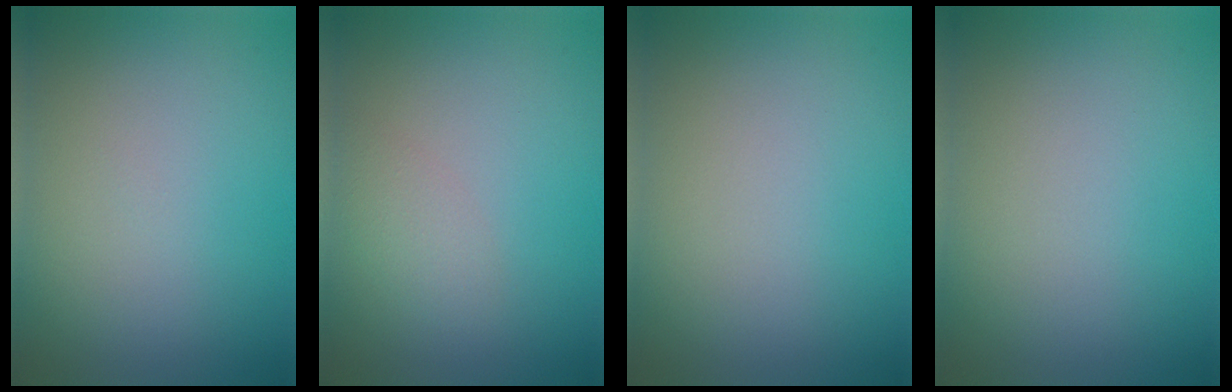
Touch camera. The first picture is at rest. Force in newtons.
{"total": 1.8, "press": 1.8, "slide": 0.1}
{"total": 0.0}
{"total": 0.0}